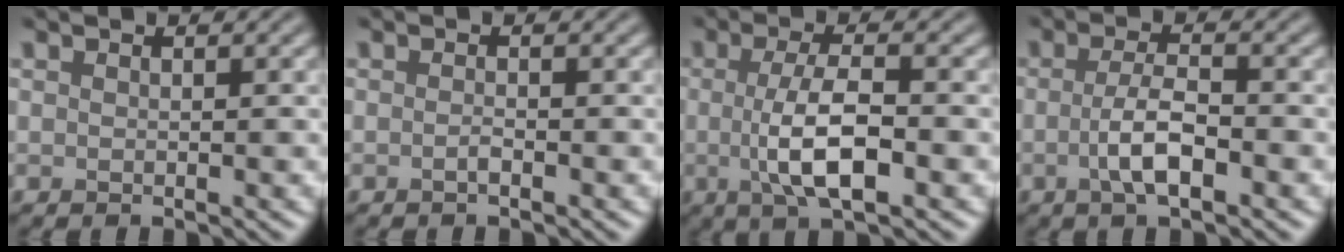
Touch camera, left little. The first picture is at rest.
{"total": 0.6, "force": [-0.3, 0.1, 0.5], "torque": [-0.011, 0.001, -0.007]}
{"total": 5.4, "force": [-0.5, 1.6, 5.1], "torque": [-0.097, -0.002, -0.013]}
{"total": 3.5, "force": [-0.9, 1.0, 3.2], "torque": [-0.064, 0.000, -0.021]}